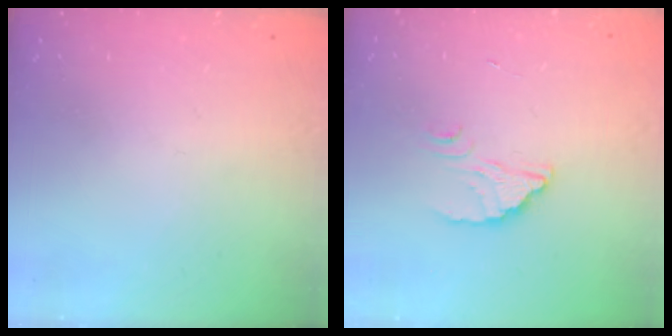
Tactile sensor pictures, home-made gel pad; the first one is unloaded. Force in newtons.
{"total": 2.3, "press": 2.3, "slide": 0.2}